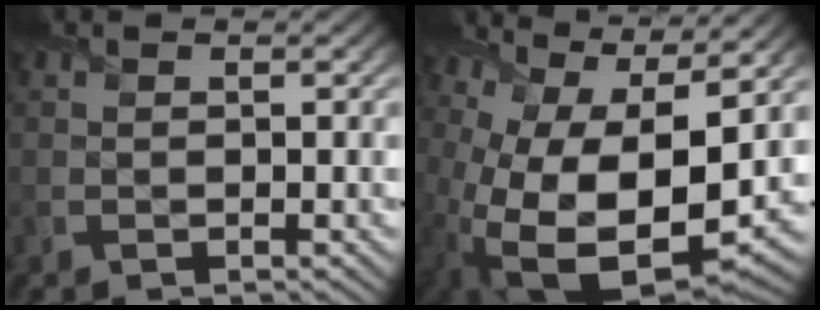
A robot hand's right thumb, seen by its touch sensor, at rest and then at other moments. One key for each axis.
{"total": 17.6, "fx": 0.3, "fy": 9.0, "fz": 15.1, "tx": -0.266, "ty": -0.044, "tz": 0.041}